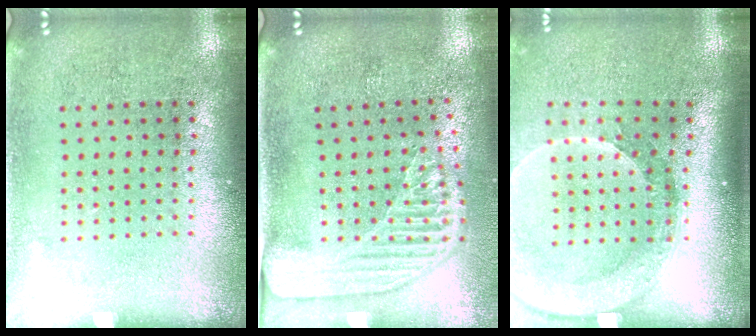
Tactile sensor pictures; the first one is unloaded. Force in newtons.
{"total": 2.2, "press": 1.8, "slide": 1.3}
{"total": 2.6, "press": 2.0, "slide": 1.7}